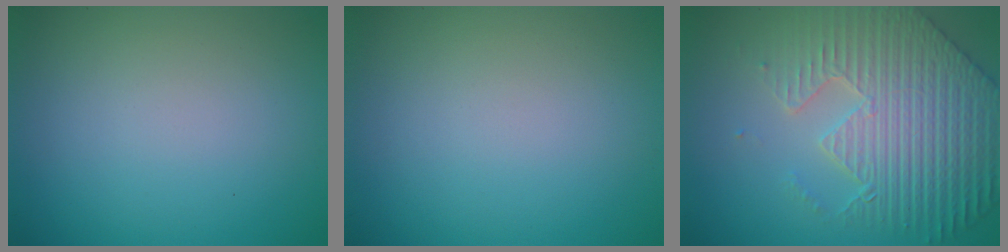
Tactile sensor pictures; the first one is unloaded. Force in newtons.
{"total": 0.0}
{"total": 7.3, "press": 6.0, "slide": 4.1}